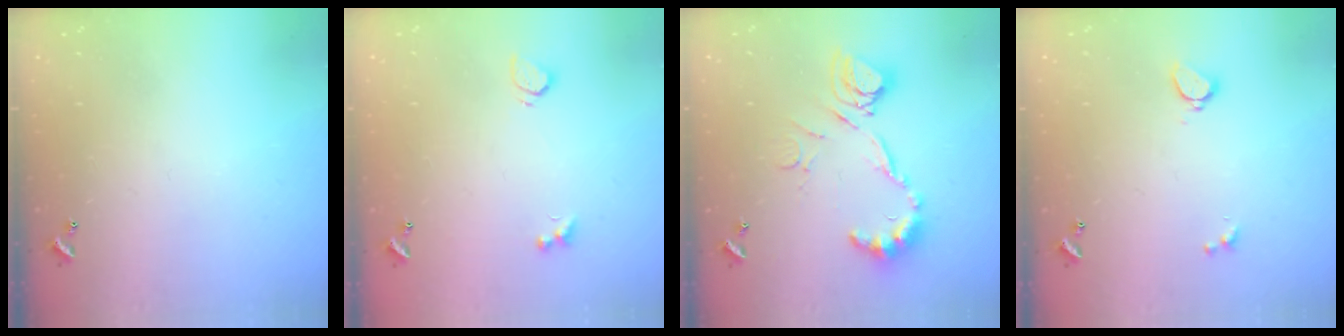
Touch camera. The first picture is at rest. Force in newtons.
{"total": 2.7, "press": 2.5, "slide": 1.1}
{"total": 14.3, "press": 14.2, "slide": 1.2}
{"total": 3.8, "press": 3.3, "slide": 1.9}